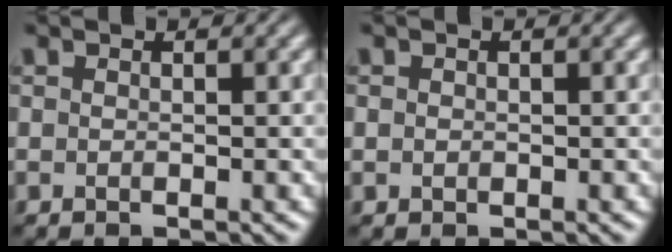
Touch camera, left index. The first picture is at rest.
{"total": 0.5, "force": [0.0, 0.5, 0.1], "torque": [0.002, 0.002, -0.001]}